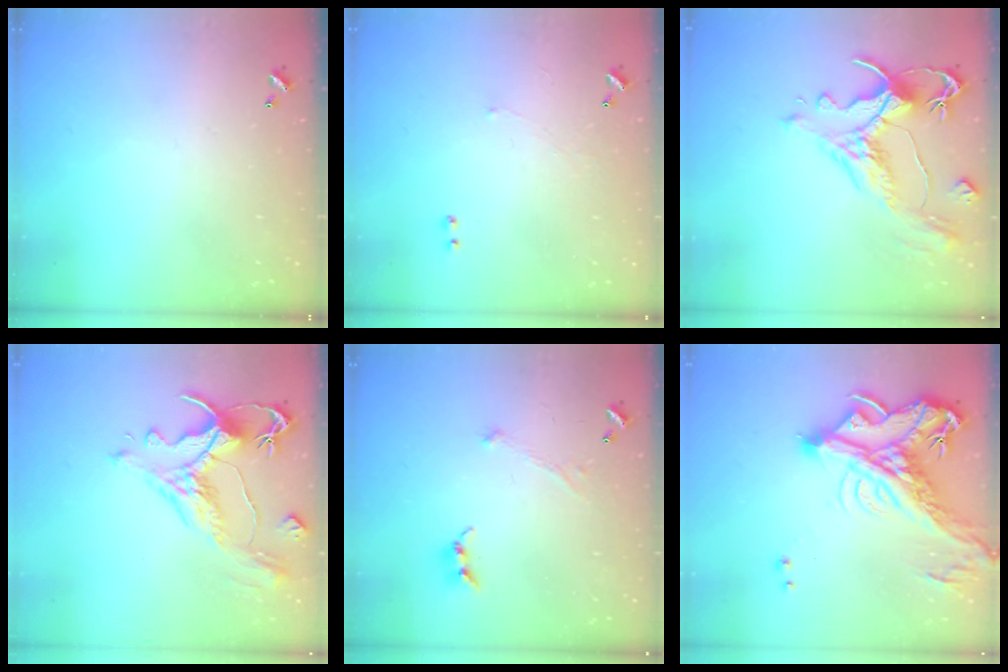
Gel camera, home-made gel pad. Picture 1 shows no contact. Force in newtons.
{"total": 1.2, "press": 1.0, "slide": 0.6}
{"total": 1.8, "press": 0.9, "slide": 1.5}
{"total": 1.7, "press": 0.9, "slide": 1.5}
{"total": 0.0}
{"total": 12.9, "press": 12.6, "slide": 3.0}